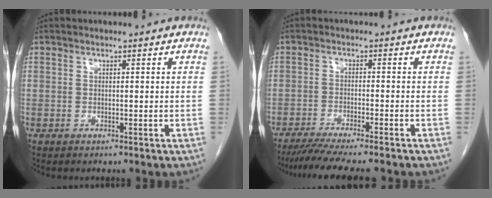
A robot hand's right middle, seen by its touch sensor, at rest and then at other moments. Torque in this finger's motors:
{"motor_torque": [1.14, -1.00, 0.11, 0.06]}